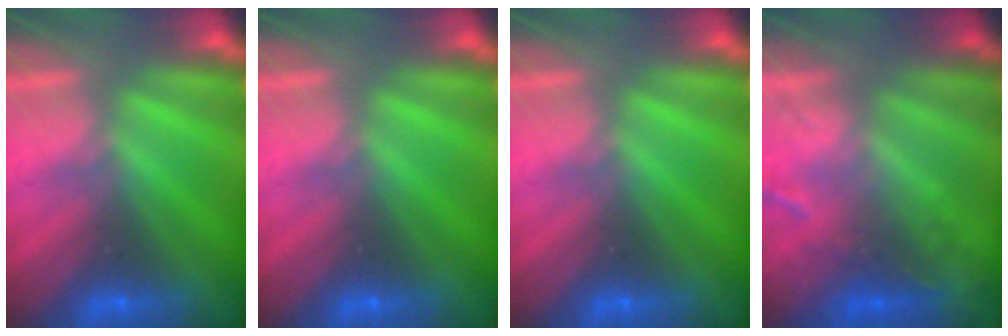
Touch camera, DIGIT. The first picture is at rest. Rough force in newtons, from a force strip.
{"total": 0.0}
{"total": 0.0}
{"total": 2.1}